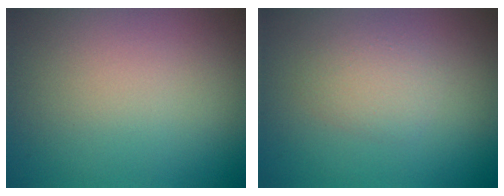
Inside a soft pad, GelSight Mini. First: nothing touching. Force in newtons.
{"total": 1.9, "press": 1.9, "slide": 0.0}